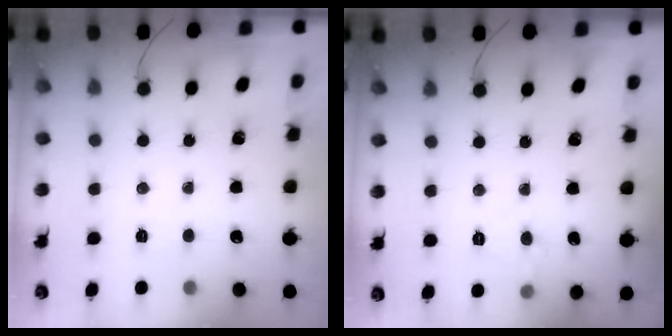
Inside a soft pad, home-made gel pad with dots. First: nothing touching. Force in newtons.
{"total": 3.7, "press": 3.5, "slide": 1.2}